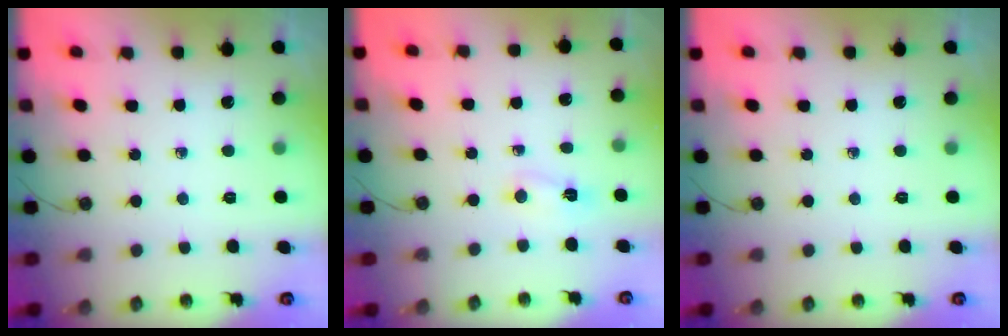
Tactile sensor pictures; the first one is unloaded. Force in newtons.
{"total": 2.1, "press": 2.0, "slide": 0.5}
{"total": 0.0}